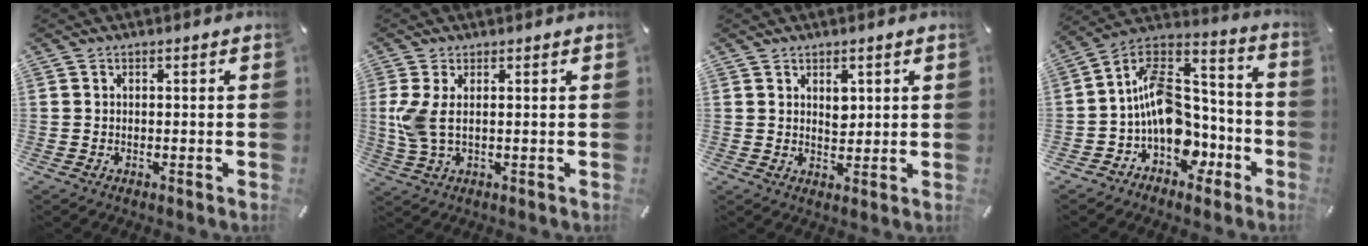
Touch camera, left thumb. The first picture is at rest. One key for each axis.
{"total": 6.0, "fx": 1.0, "fy": 2.4, "fz": 5.4, "tx": -0.128, "ty": -0.008, "tz": 0.014}
{"total": 3.4, "fx": 1.7, "fy": 2.5, "fz": 1.6, "tx": -0.005, "ty": -0.011, "tz": 0.024}
{"total": 15.2, "fx": -3.0, "fy": 12.2, "fz": 8.6, "tx": -0.138, "ty": 0.005, "tz": -0.046}